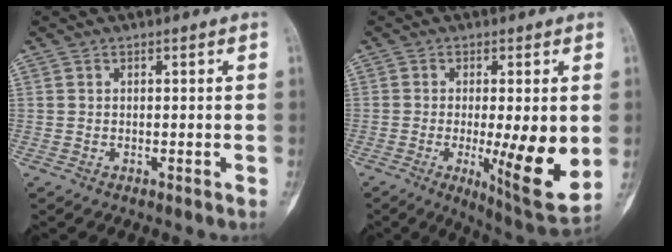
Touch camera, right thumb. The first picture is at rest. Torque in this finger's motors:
{"motor_torque": [0.84, 2.06, 0.56, 0.02, 0.11]}